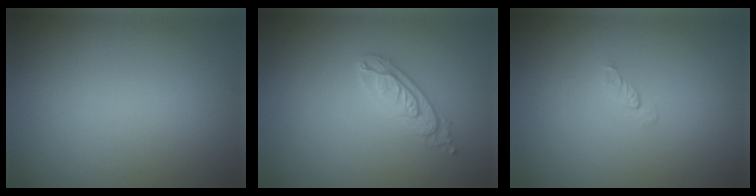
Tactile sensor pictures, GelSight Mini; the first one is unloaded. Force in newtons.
{"total": 2.5, "press": 2.4, "slide": 0.6}
{"total": 0.5, "press": 0.3, "slide": 0.4}